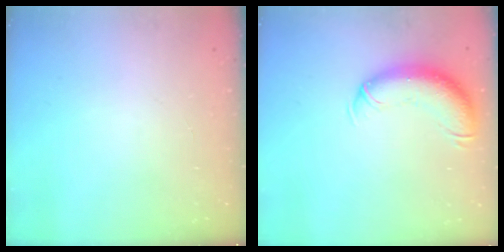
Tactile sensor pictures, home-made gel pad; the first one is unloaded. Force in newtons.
{"total": 12.5, "press": 12.2, "slide": 3.0}